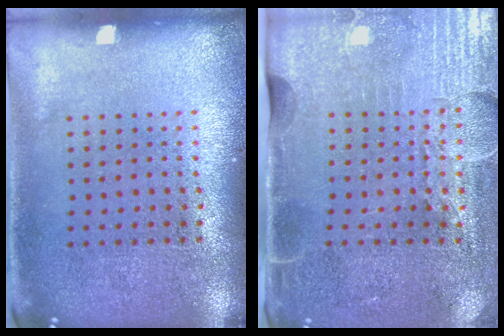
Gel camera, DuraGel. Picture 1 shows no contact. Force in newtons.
{"total": 4.3, "press": 3.6, "slide": 2.3}